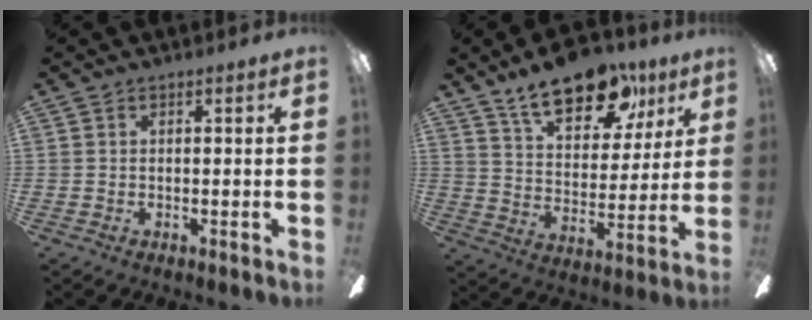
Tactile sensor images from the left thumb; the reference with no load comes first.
{"total": 19.1, "force": [13.1, 9.0, 10.5], "torque": [-0.159, -0.070, 0.226]}